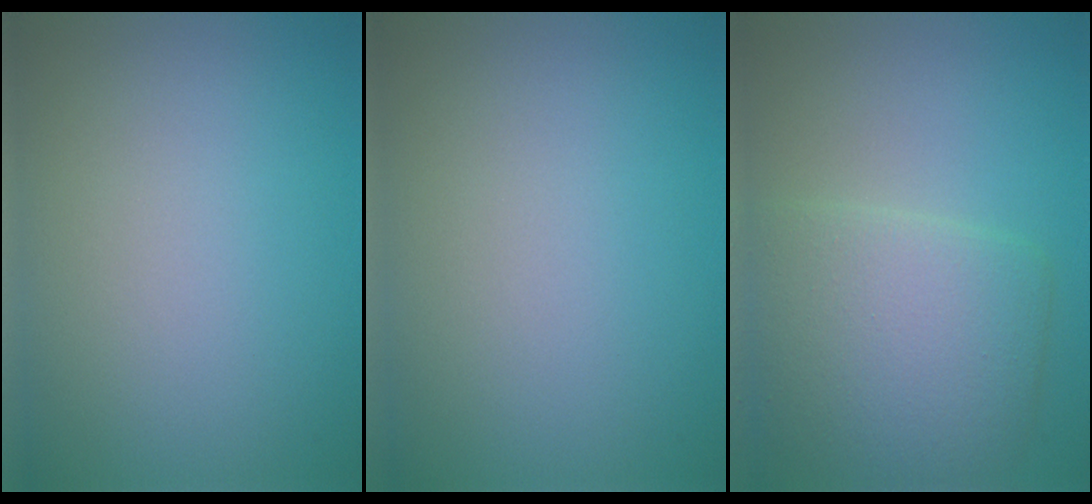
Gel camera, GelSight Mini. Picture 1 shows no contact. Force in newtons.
{"total": 0.0}
{"total": 6.2, "press": 6.2, "slide": 0.3}